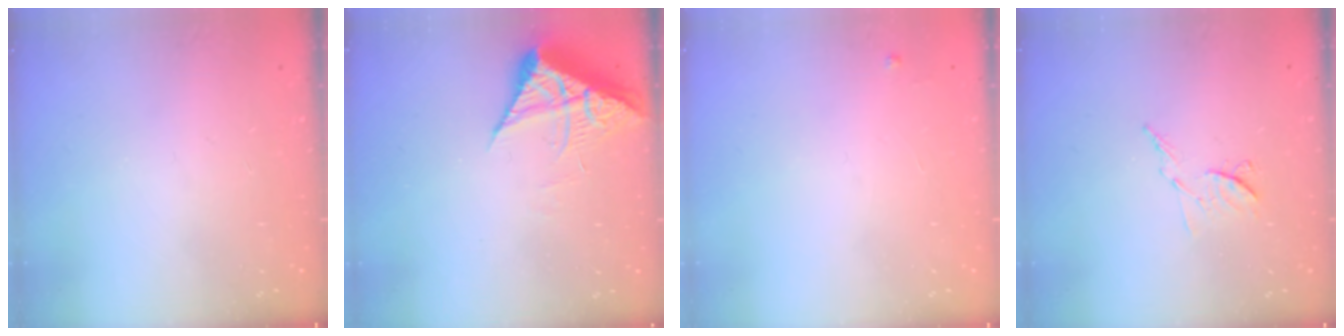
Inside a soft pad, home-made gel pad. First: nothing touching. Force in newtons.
{"total": 7.5, "press": 7.5, "slide": 0.8}
{"total": 2.4, "press": 2.4, "slide": 0.4}
{"total": 6.8, "press": 6.7, "slide": 0.8}